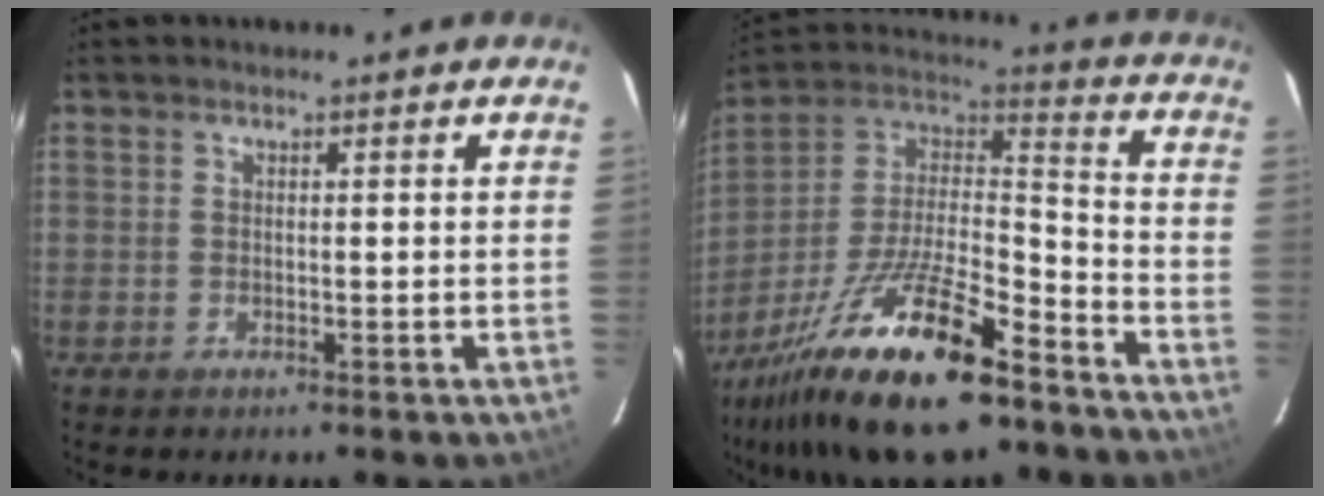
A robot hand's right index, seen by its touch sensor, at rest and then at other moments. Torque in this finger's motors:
{"motor_torque": [1.43, -0.71, 1.05, 0.21]}